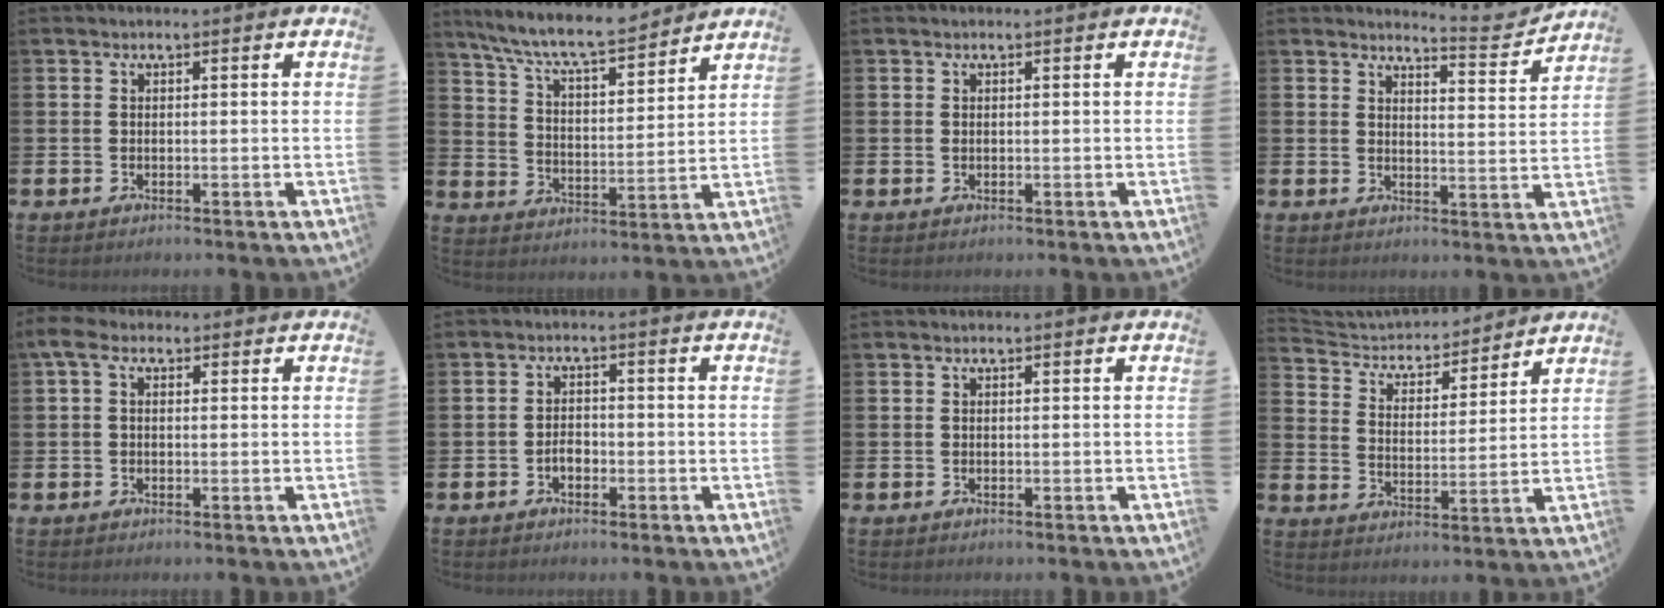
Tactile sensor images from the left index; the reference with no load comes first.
{"total": 8.9, "force": [8.2, 1.2, 3.0], "torque": [-0.096, -0.049, 0.147]}
{"total": 0.0}
{"total": 4.3, "force": [4.2, 0.1, 0.6], "torque": [-0.006, -0.036, 0.068]}
{"total": 3.0, "force": [0.5, 2.0, 2.2], "torque": [-0.045, 0.011, 0.008]}
{"total": 2.1, "force": [-0.9, 1.3, 1.3], "torque": [-0.016, 0.000, -0.021]}
{"total": 0.0}
{"total": 4.4, "force": [4.0, 1.7, 0.3], "torque": [-0.040, -0.034, 0.063]}